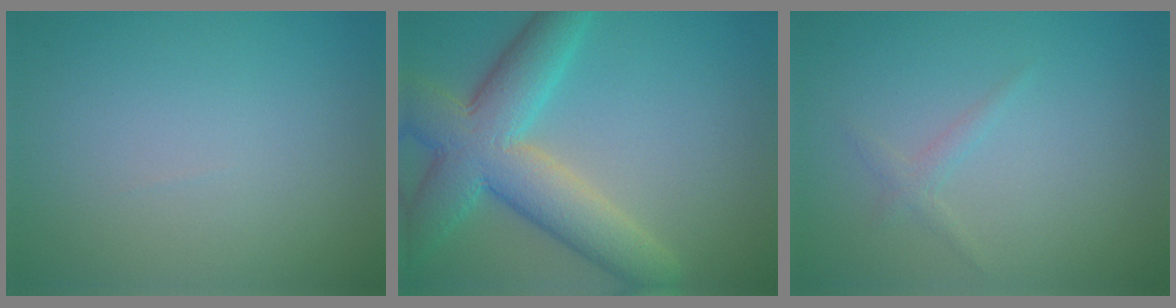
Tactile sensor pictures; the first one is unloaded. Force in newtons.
{"total": 8.7, "press": 8.7, "slide": 0.4}
{"total": 1.0, "press": 1.0, "slide": 0.0}